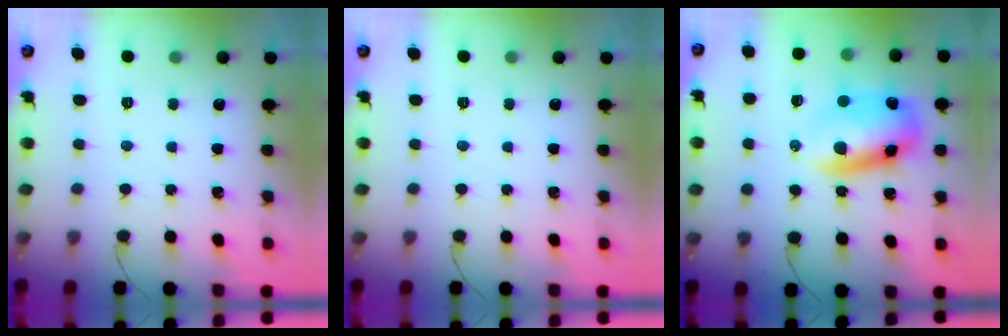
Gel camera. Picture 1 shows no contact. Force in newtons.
{"total": 0.0}
{"total": 11.0, "press": 10.6, "slide": 2.7}